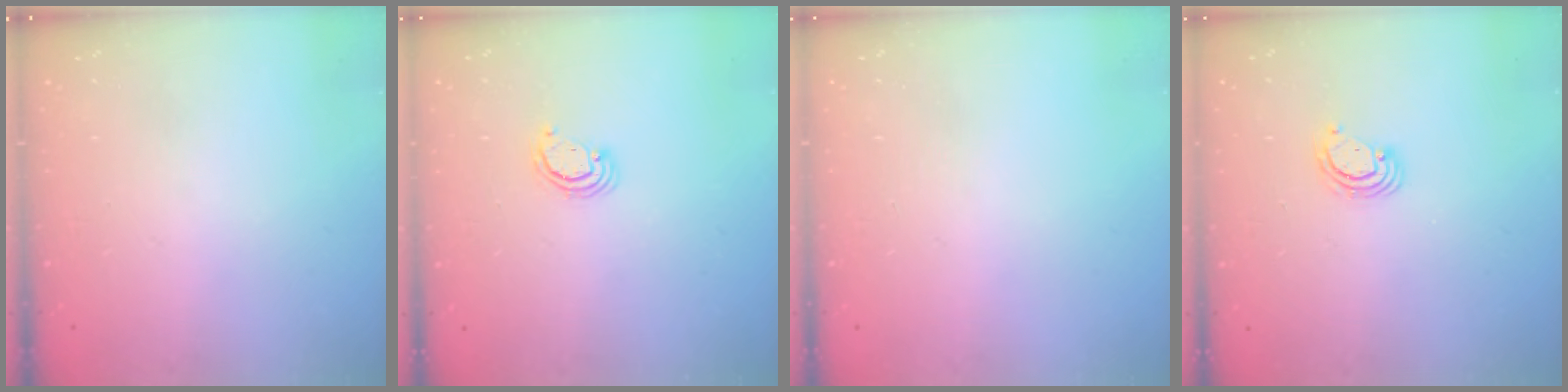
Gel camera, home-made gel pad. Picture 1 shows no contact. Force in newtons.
{"total": 2.6, "press": 2.5, "slide": 0.3}
{"total": 0.0}
{"total": 2.4, "press": 2.4, "slide": 0.2}